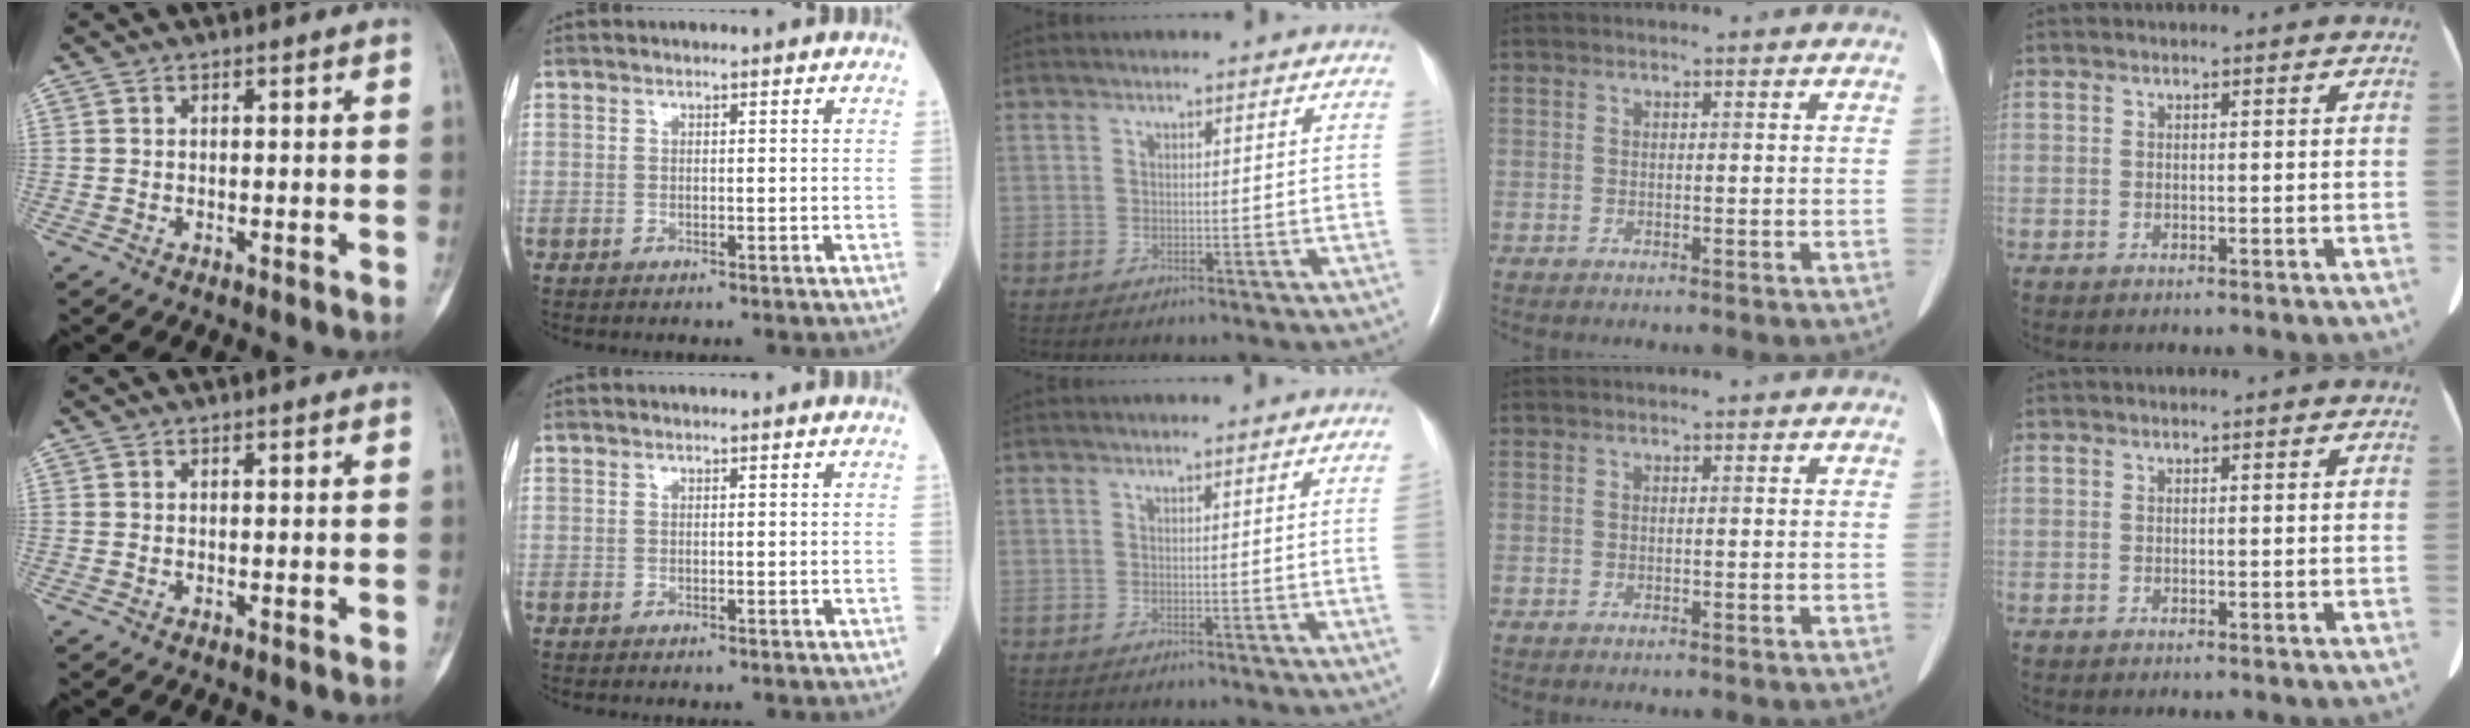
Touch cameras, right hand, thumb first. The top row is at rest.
{"middle": {"total": 1.9, "force": [-0.2, -0.9, 1.7], "torque": [-0.020, -0.001, -0.003]}}